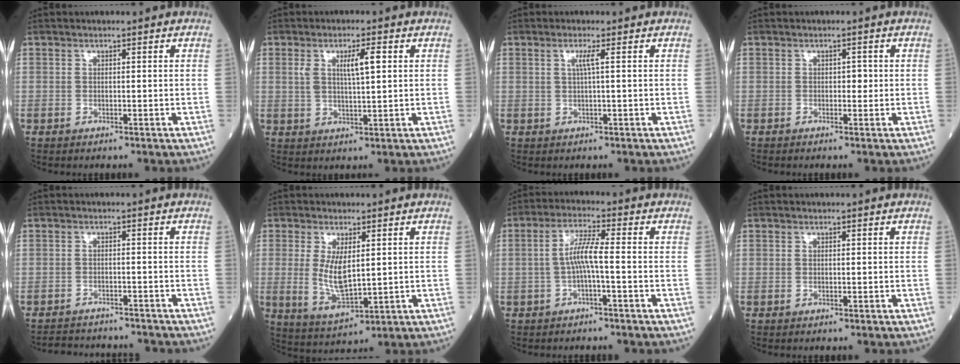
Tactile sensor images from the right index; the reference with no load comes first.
{"total": 5.0, "force": [1.6, 0.9, 4.7], "torque": [-0.087, 0.004, 0.031]}
{"total": 1.9, "force": [0.6, -0.4, 1.8], "torque": [-0.035, 0.000, 0.011]}
{"total": 1.1, "force": [0.0, 0.7, 0.9], "torque": [-0.006, 0.003, -0.002]}
{"total": 7.9, "force": [-7.6, 1.6, 1.2], "torque": [-0.016, 0.008, -0.100]}
{"total": 7.2, "force": [0.9, 2.5, 6.7], "torque": [-0.136, -0.014, 0.027]}
{"total": 5.0, "force": [-0.6, 0.1, 5.0], "torque": [-0.097, 0.014, -0.013]}
{"total": 0.0}